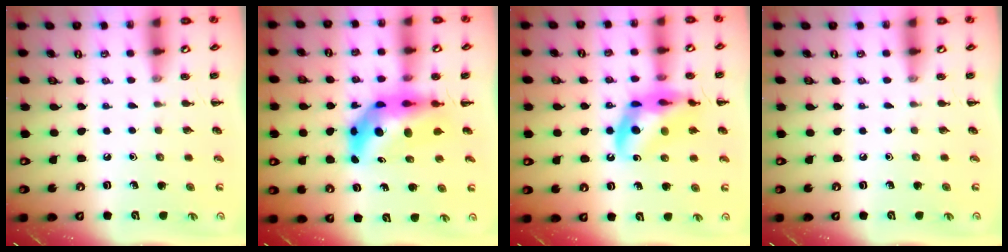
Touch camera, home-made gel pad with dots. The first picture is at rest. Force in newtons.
{"total": 9.1, "press": 8.5, "slide": 3.3}
{"total": 15.6, "press": 15.3, "slide": 3.0}
{"total": 0.0}